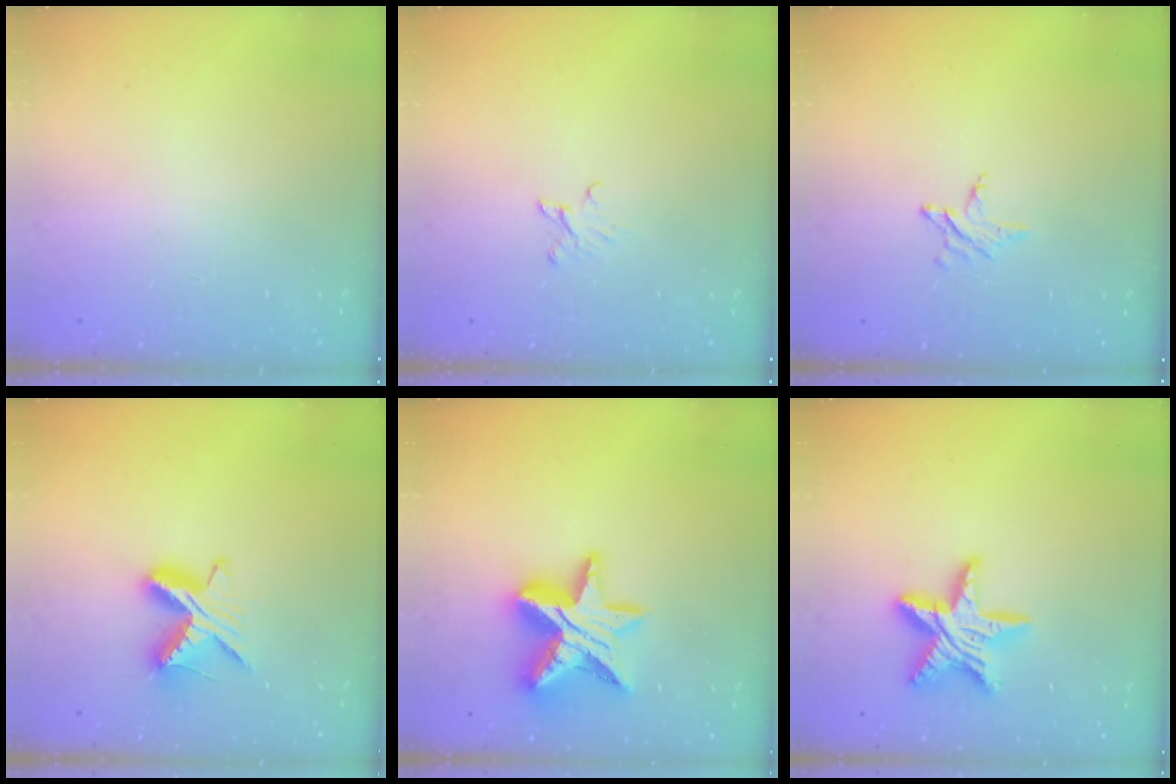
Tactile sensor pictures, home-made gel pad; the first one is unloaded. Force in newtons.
{"total": 2.6, "press": 2.6, "slide": 0.3}
{"total": 2.9, "press": 2.8, "slide": 0.3}
{"total": 9.0, "press": 9.0, "slide": 0.2}
{"total": 16.8, "press": 16.8, "slide": 1.4}
{"total": 14.8, "press": 14.8, "slide": 1.3}